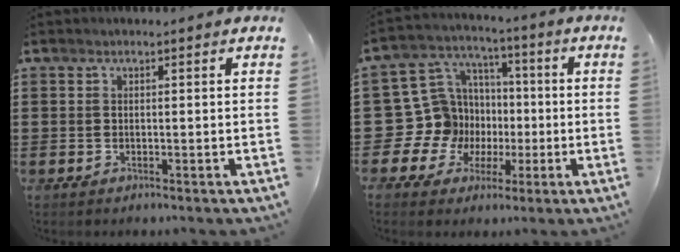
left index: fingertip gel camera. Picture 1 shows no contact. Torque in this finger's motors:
{"motor_torque": [0.05, 0.34, 0.08, -0.03]}